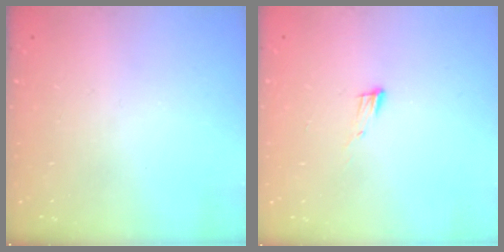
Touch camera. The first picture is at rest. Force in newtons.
{"total": 4.8, "press": 4.8, "slide": 0.6}